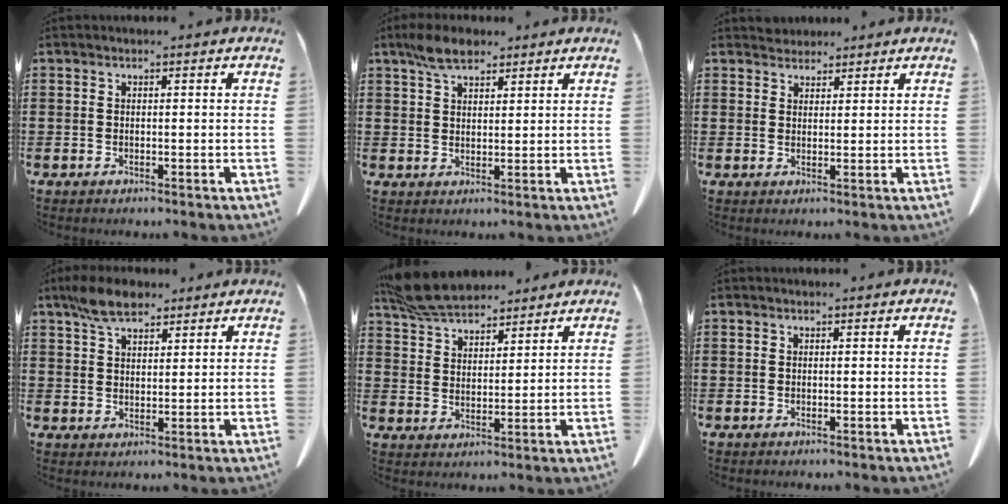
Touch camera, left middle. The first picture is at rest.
{"total": 5.0, "force": [3.6, 2.1, 2.7], "torque": [-0.063, 0.004, 0.069]}
{"total": 2.3, "force": [2.2, 0.7, -0.1], "torque": [-0.004, -0.002, 0.046]}
{"total": 6.3, "force": [4.6, 2.7, 3.3], "torque": [-0.079, 0.002, 0.088]}
{"total": 7.9, "force": [7.1, 2.1, 2.7], "torque": [-0.079, -0.015, 0.137]}
{"total": 0.0}